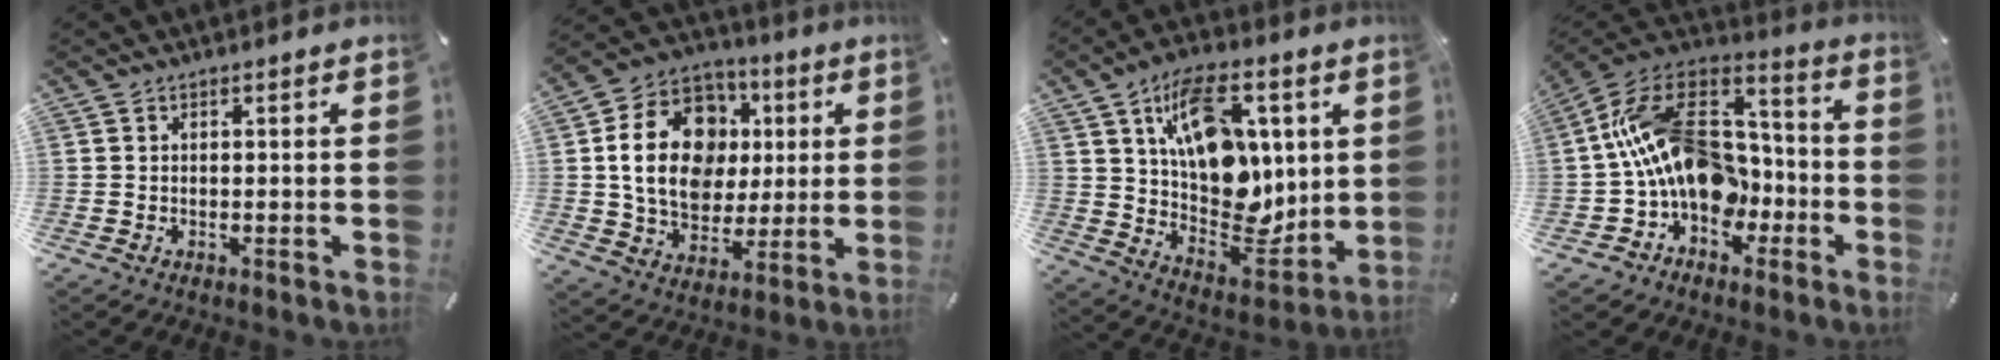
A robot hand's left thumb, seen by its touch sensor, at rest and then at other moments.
{"total": 19.3, "force": [2.8, 15.3, 11.4], "torque": [-0.213, 0.011, 0.056]}
{"total": 17.6, "force": [6.2, 11.8, 11.6], "torque": [-0.167, -0.035, 0.116]}
{"total": 21.8, "force": [-0.5, 16.2, 14.5], "torque": [-0.266, 0.004, -0.001]}